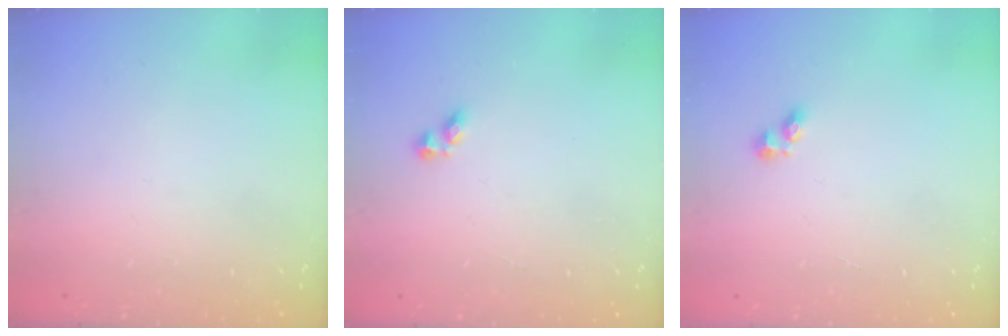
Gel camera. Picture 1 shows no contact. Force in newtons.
{"total": 3.7, "press": 3.7, "slide": 0.6}
{"total": 2.6, "press": 2.6, "slide": 0.2}